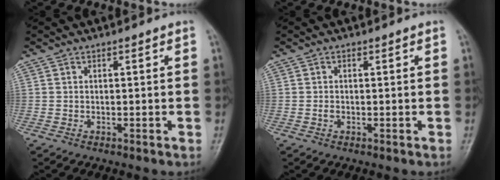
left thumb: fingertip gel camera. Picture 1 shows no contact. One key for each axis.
{"total": 0.8, "fx": -0.1, "fy": 0.6, "fz": 0.5, "tx": -0.005, "ty": 0.001, "tz": -0.003}